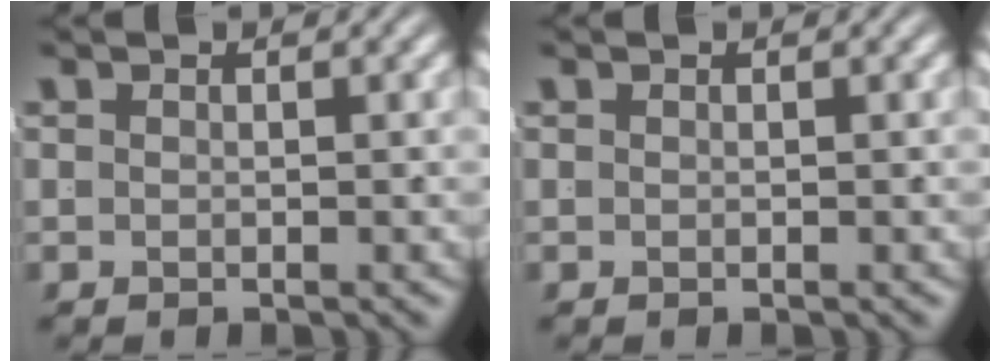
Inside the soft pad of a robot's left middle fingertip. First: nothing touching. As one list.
[{"total": 0.0}]